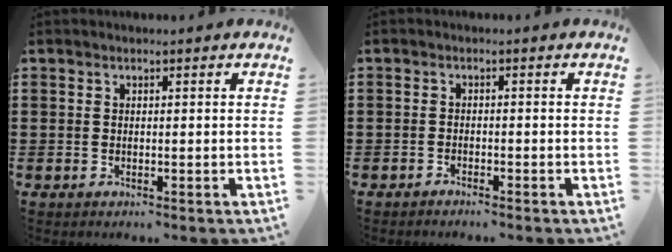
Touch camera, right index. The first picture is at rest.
{"total": 1.1, "force": [-1.1, 0.0, 0.0], "torque": [-0.003, 0.002, -0.023]}